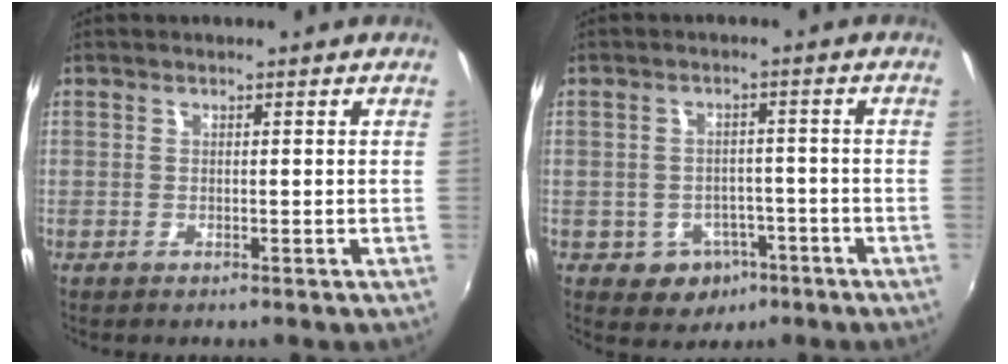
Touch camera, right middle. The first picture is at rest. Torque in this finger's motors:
{"motor_torque": [0.54, -0.51, -0.01, 0.00]}